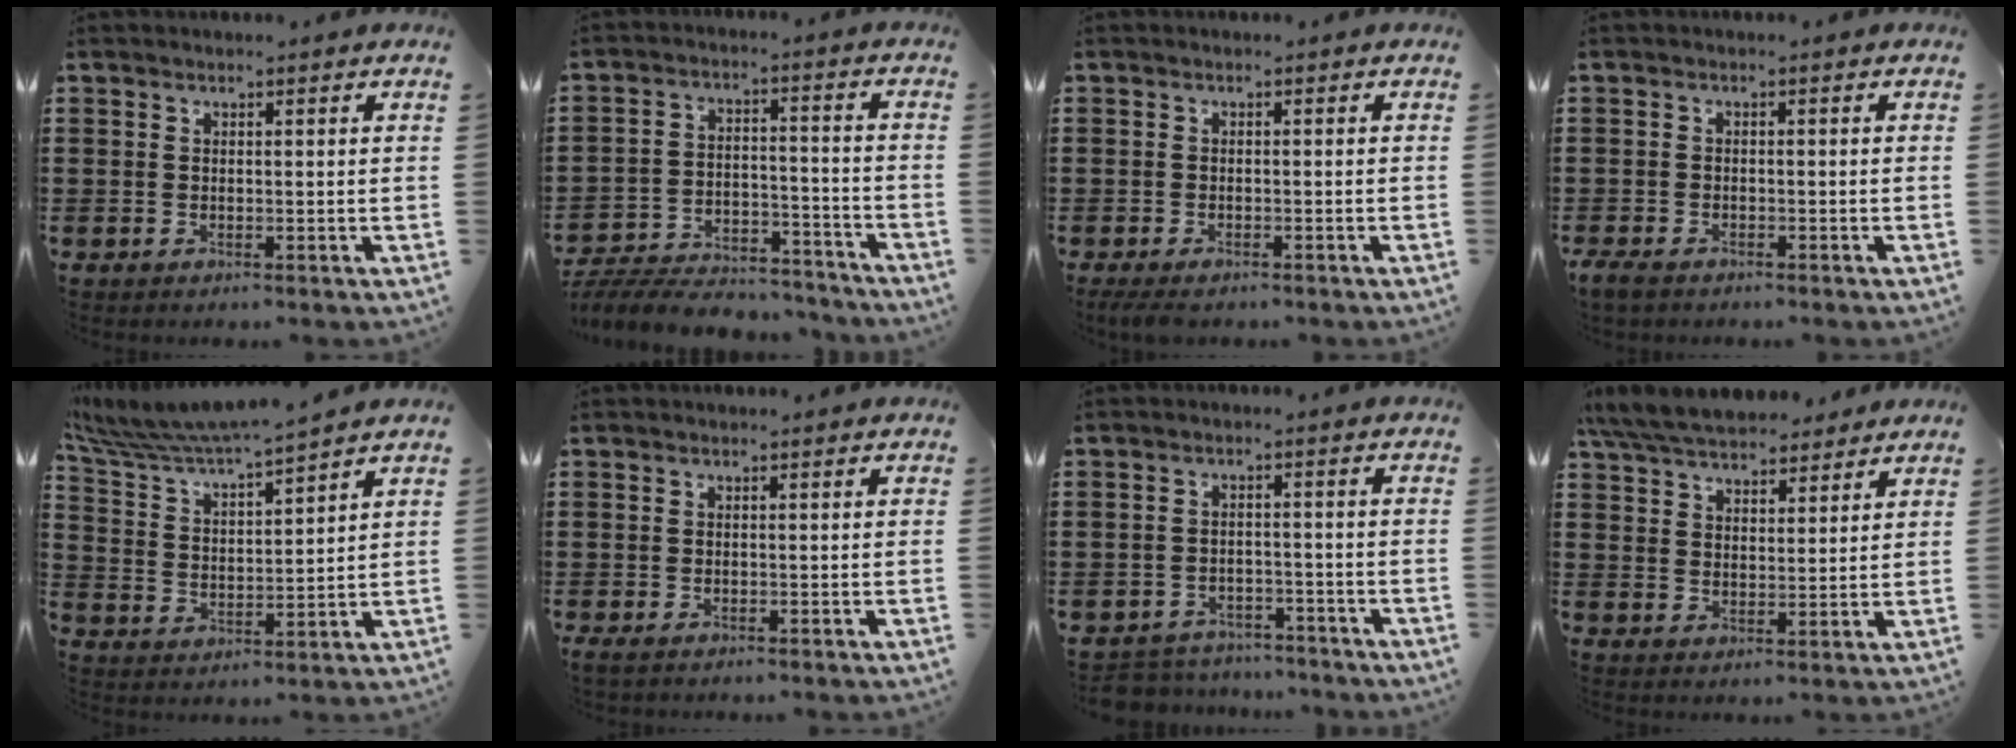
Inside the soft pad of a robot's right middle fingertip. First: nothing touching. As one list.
[{"total": 7.3, "force": [-7.1, 1.3, 1.4], "torque": [-0.027, 0.016, -0.138]}, {"total": 1.2, "force": [-0.9, 0.4, 0.6], "torque": [-0.020, -0.005, -0.020]}, {"total": 1.7, "force": [-1.4, 0.6, 0.7], "torque": [-0.031, -0.004, -0.031]}, {"total": 5.7, "force": [5.5, -0.2, 1.6], "torque": [-0.057, -0.038, 0.091]}, {"total": 0.6, "force": [-0.4, 0.2, 0.4], "torque": [-0.017, -0.007, -0.010]}, {"total": 3.6, "force": [-3.6, 0.6, -0.3], "torque": [-0.005, -0.002, -0.076]}, {"total": 7.2, "force": [6.8, 1.7, 1.9], "torque": [-0.062, -0.017, 0.128]}]